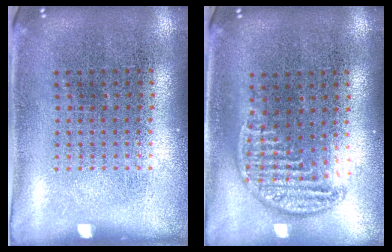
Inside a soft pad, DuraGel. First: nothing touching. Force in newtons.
{"total": 1.1, "press": 1.0, "slide": 0.4}